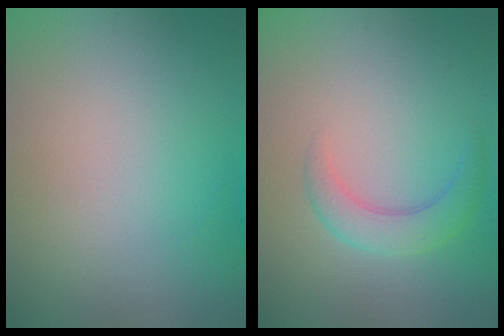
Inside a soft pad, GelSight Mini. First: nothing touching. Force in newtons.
{"total": 2.8, "press": 2.8, "slide": 0.1}